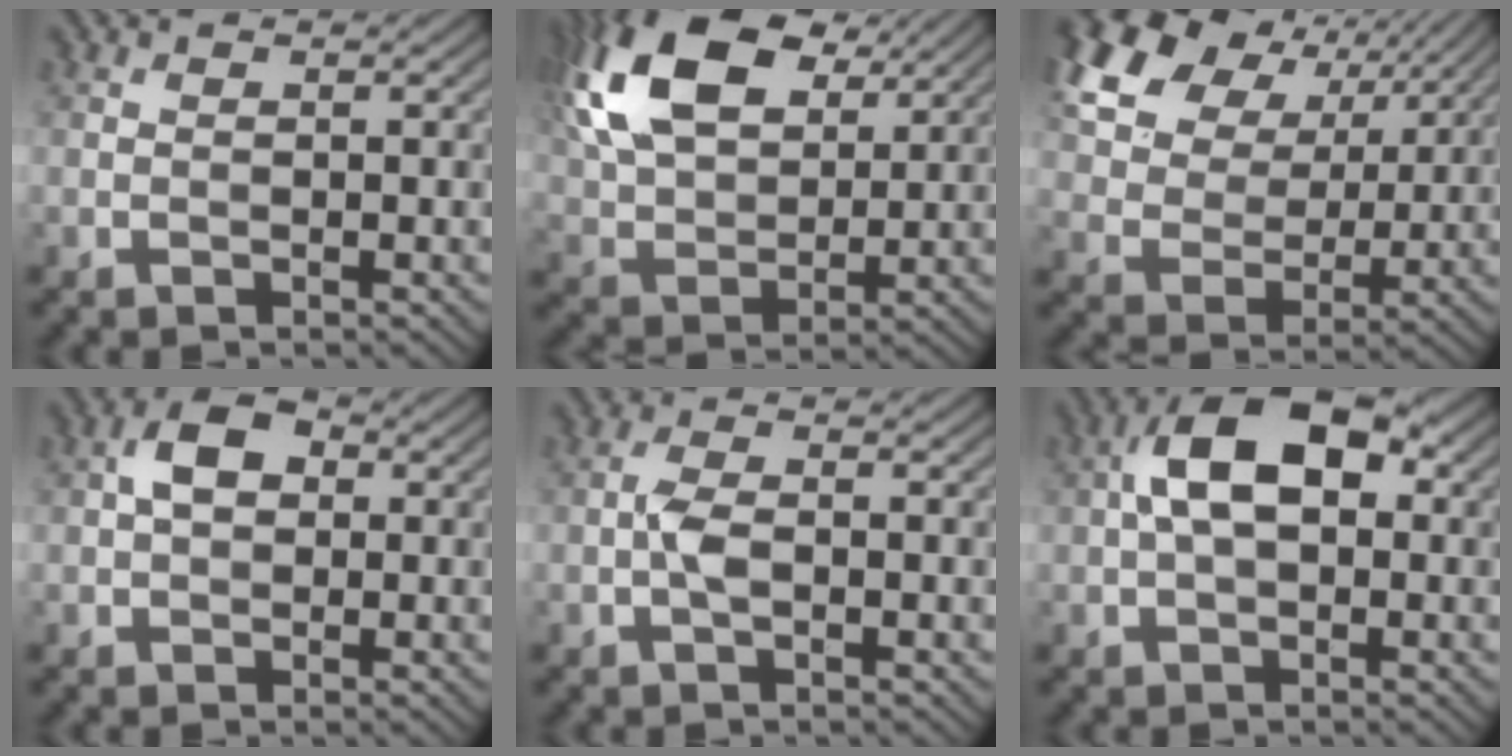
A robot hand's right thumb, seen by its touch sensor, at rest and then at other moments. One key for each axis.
{"total": 16.1, "fx": 7.4, "fy": 8.8, "fz": 11.2, "tx": -0.270, "ty": 0.025, "tz": 0.140}
{"total": 17.4, "fx": 8.7, "fy": 11.7, "fz": 9.5, "tx": -0.259, "ty": 0.042, "tz": 0.193}
{"total": 4.0, "fx": 0.4, "fy": 2.7, "fz": 2.9, "tx": -0.056, "ty": 0.009, "tz": -0.003}
{"total": 2.5, "fx": -0.7, "fy": 0.9, "fz": 2.2, "tx": -0.051, "ty": 0.006, "tz": -0.018}
{"total": 9.2, "fx": 1.2, "fy": 5.0, "fz": 7.7, "tx": -0.141, "ty": 0.021, "tz": 0.008}